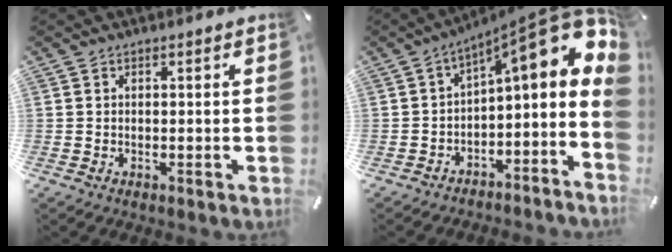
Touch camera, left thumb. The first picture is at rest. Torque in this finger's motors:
{"motor_torque": [0.36, 0.62, 0.95, 0.77, 0.27]}